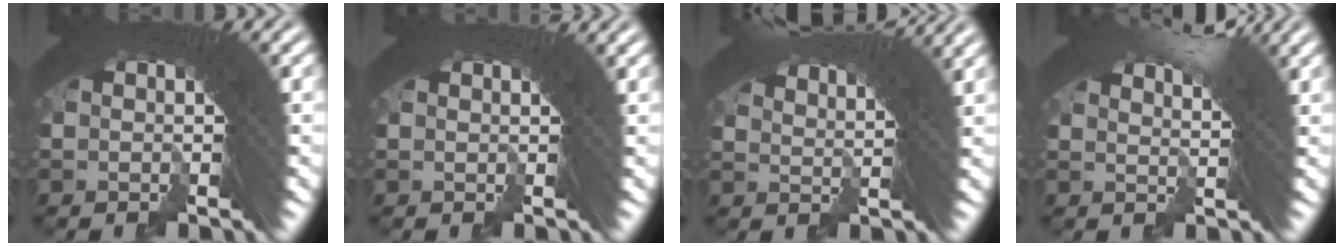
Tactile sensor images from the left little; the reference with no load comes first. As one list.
[{"total": 1.7, "force": [1.4, -0.7, 0.7], "torque": [-0.005, 0.007, 0.022]}, {"total": 6.8, "force": [5.9, -0.1, 3.4], "torque": [-0.053, 0.018, 0.093]}, {"total": 3.6, "force": [2.9, -0.8, 2.1], "torque": [-0.023, 0.006, 0.048]}]